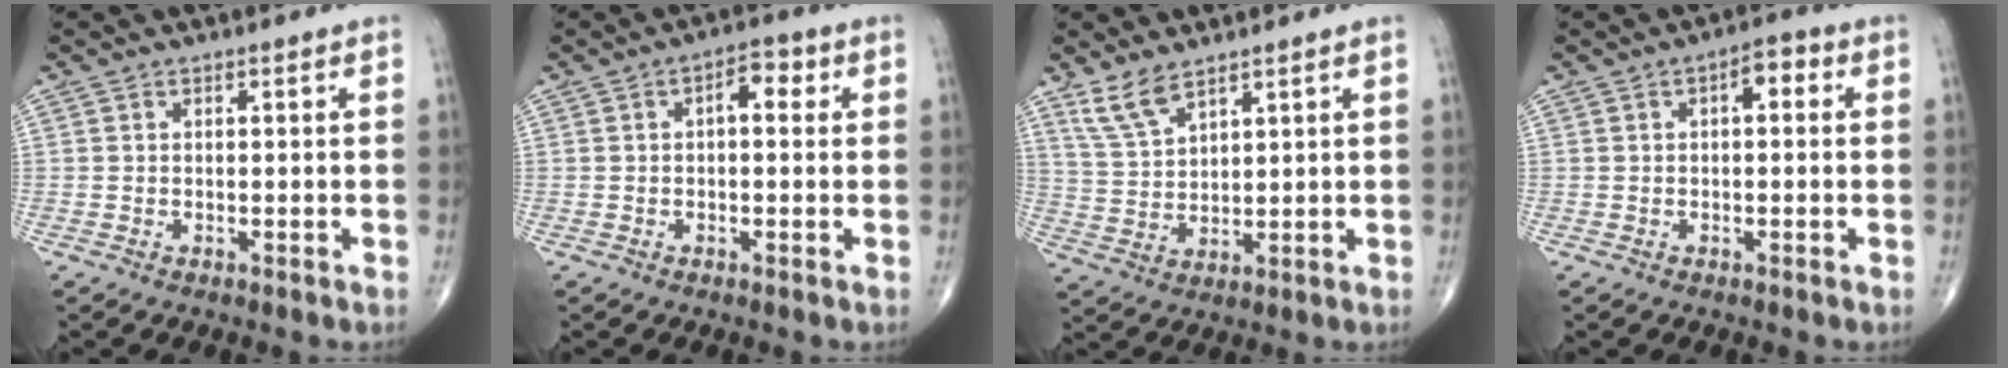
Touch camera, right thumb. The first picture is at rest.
{"total": 4.5, "force": [1.0, 2.3, 3.8], "torque": [-0.041, 0.012, 0.007]}
{"total": 6.3, "force": [4.8, 2.3, 3.5], "torque": [-0.065, -0.021, 0.103]}
{"total": 4.0, "force": [0.9, 2.0, 3.4], "torque": [-0.039, 0.013, 0.004]}